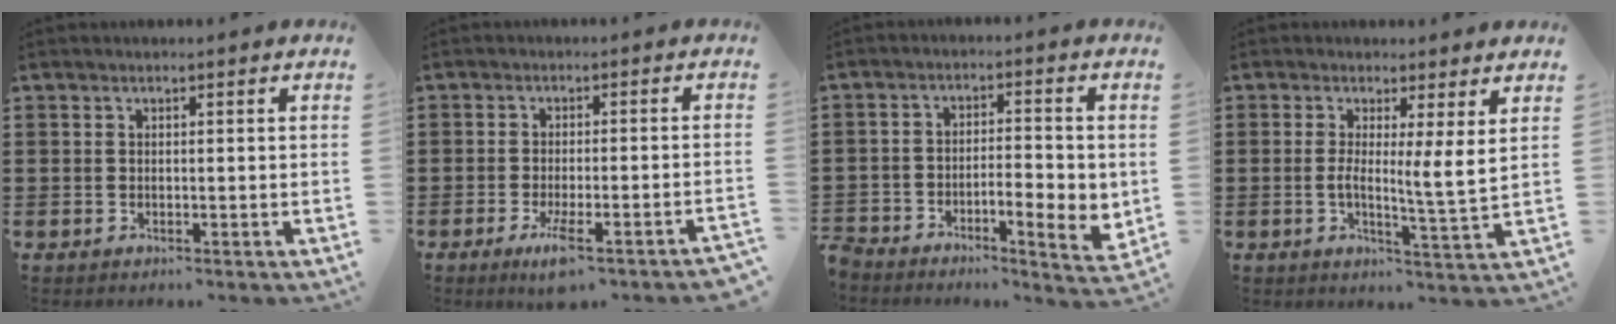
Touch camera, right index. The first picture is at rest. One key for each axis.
{"total": 4.8, "fx": -2.9, "fy": 0.1, "fz": 3.8, "tx": -0.075, "ty": -0.014, "tz": -0.052}
{"total": 5.5, "fx": -2.9, "fy": 1.8, "fz": 4.3, "tx": -0.071, "ty": 0.001, "tz": -0.050}
{"total": 5.5, "fx": 1.6, "fy": -0.2, "fz": 5.3, "tx": -0.091, "ty": -0.019, "tz": 0.024}